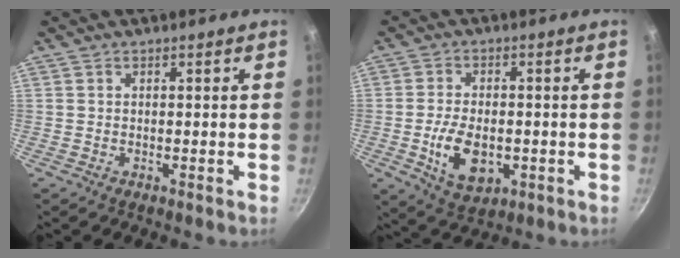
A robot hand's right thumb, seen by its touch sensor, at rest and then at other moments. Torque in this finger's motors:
{"motor_torque": [-0.25, 0.55, 0.00, -0.03, 0.22]}